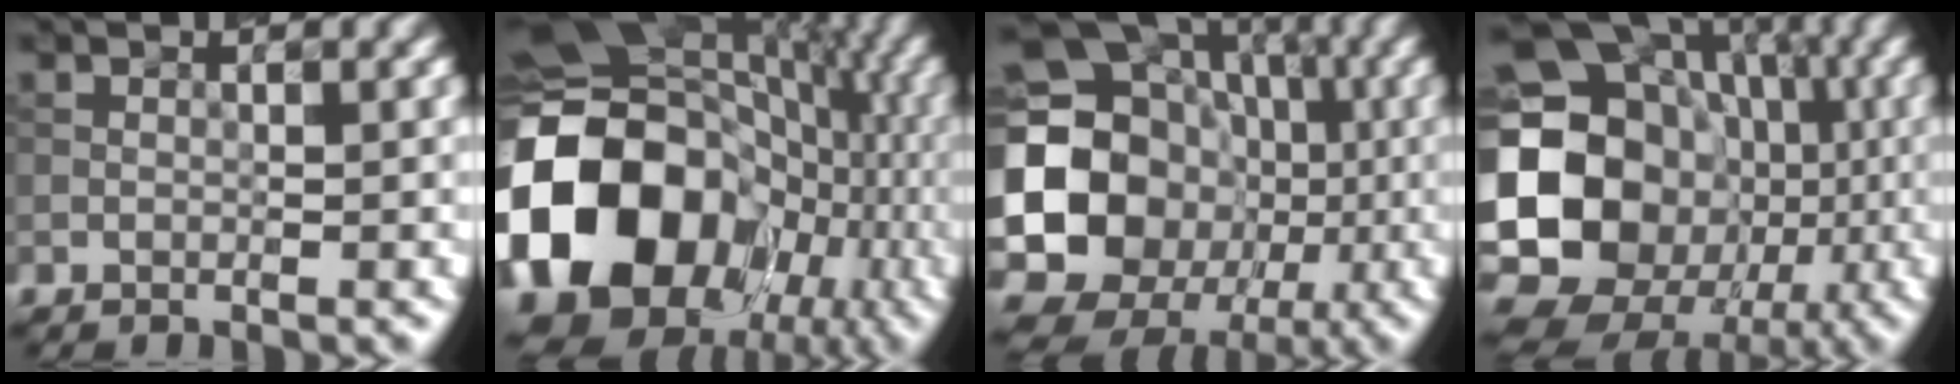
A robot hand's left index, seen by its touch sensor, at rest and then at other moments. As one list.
[{"total": 19.1, "force": [-2.4, 15.4, 11.1], "torque": [-0.241, 0.002, -0.041]}, {"total": 21.5, "force": [-2.0, 19.2, 9.5], "torque": [-0.180, 0.000, -0.067]}, {"total": 23.8, "force": [-3.1, 21.0, 10.8], "torque": [-0.194, 0.010, -0.095]}]